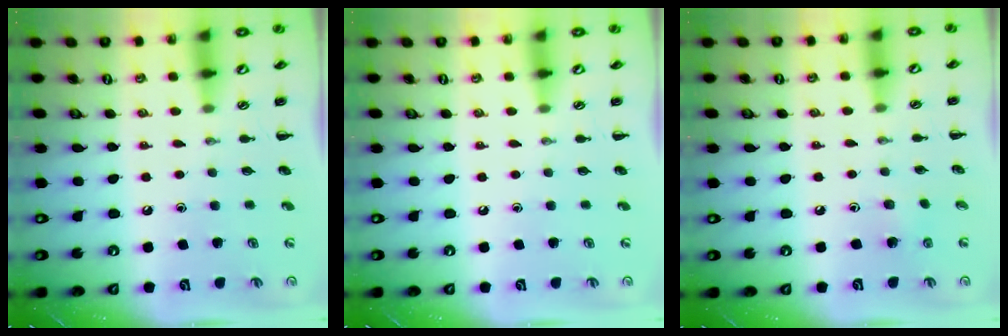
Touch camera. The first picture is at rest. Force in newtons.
{"total": 0.0}
{"total": 2.7, "press": 2.5, "slide": 0.8}